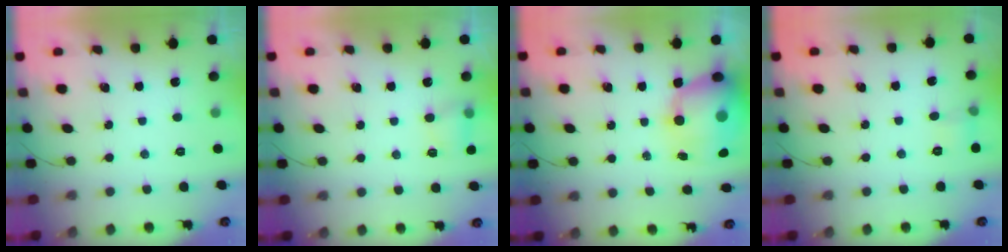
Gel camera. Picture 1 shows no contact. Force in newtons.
{"total": 5.2, "press": 4.9, "slide": 1.6}
{"total": 14.6, "press": 14.2, "slide": 3.6}
{"total": 5.5, "press": 5.2, "slide": 1.7}